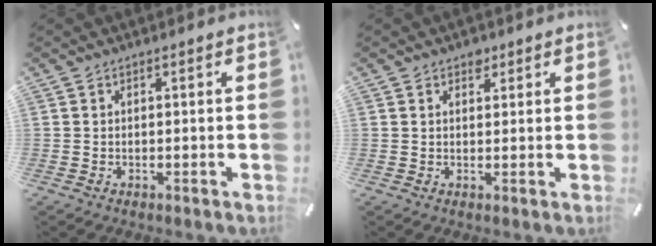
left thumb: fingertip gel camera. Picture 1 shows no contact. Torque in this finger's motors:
{"motor_torque": [0.04, -0.32, 0.07, 0.18, 0.05]}